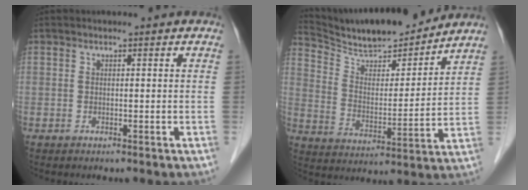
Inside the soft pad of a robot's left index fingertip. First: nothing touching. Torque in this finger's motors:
{"motor_torque": [-0.29, -0.74, 0.20, 0.03]}